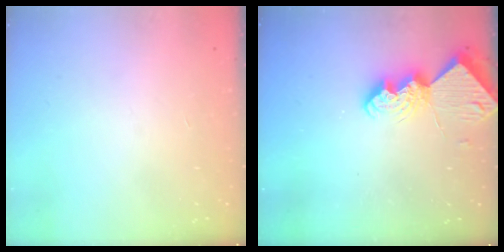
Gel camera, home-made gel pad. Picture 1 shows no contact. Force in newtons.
{"total": 11.5, "press": 11.4, "slide": 1.0}